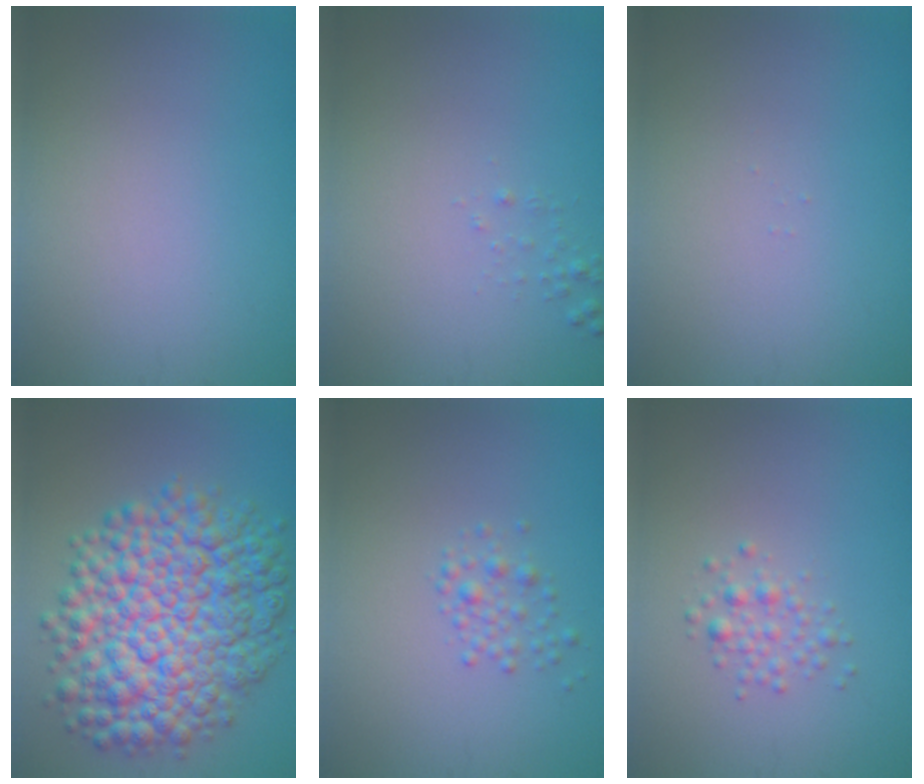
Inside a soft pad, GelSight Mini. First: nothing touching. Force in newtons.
{"total": 0.6, "press": 0.6, "slide": 0.0}
{"total": 0.0}
{"total": 11.5, "press": 11.5, "slide": 0.2}
{"total": 1.4, "press": 1.4, "slide": 0.0}
{"total": 1.5, "press": 1.5, "slide": 0.0}